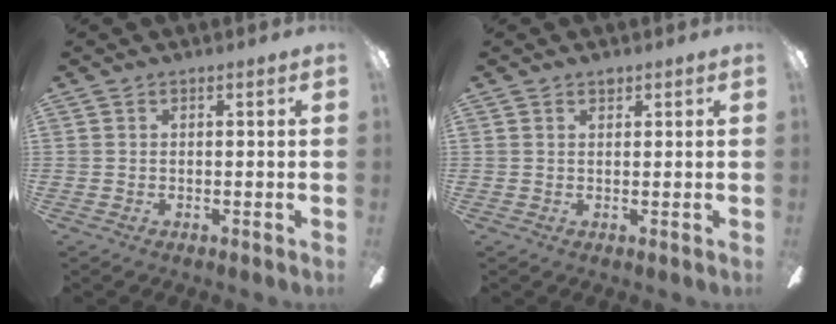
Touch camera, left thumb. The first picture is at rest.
{"total": 1.1, "force": [0.9, 0.5, 0.4], "torque": [-0.001, -0.002, 0.014]}